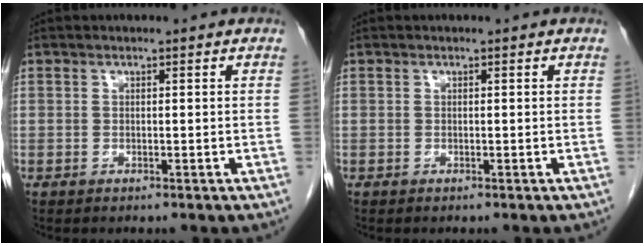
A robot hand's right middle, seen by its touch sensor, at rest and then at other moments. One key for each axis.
{"total": 0.0}